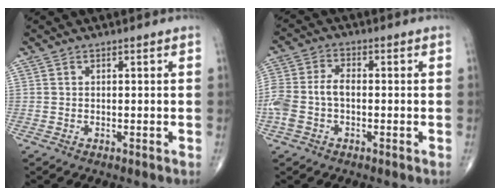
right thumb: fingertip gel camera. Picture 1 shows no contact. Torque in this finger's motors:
{"motor_torque": [1.22, 0.86, 0.95, -0.28, 0.08]}